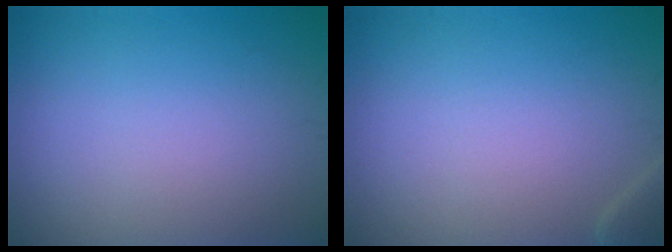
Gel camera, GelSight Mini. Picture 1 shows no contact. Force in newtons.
{"total": 1.1, "press": 1.1, "slide": 0.1}